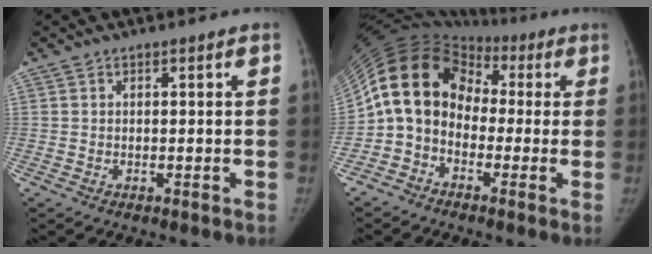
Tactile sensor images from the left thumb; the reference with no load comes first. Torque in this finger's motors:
{"motor_torque": [-1.05, 2.78, 1.45, 1.32, 0.22]}